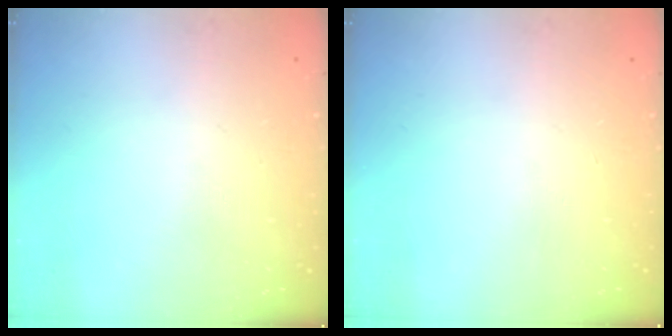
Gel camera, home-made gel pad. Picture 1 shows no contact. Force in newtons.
{"total": 0.0}